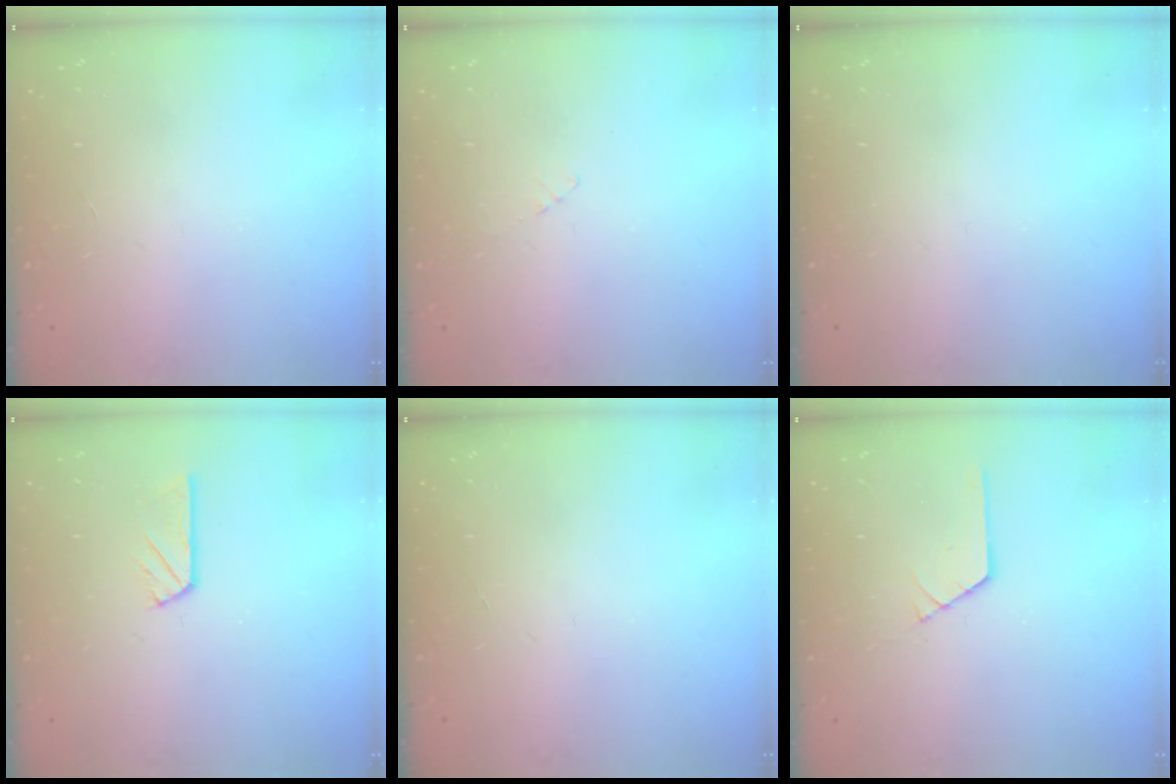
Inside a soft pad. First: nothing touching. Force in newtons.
{"total": 2.3, "press": 2.3, "slide": 0.2}
{"total": 0.0}
{"total": 3.5, "press": 3.5, "slide": 0.3}
{"total": 0.0}
{"total": 1.3, "press": 1.3, "slide": 0.1}